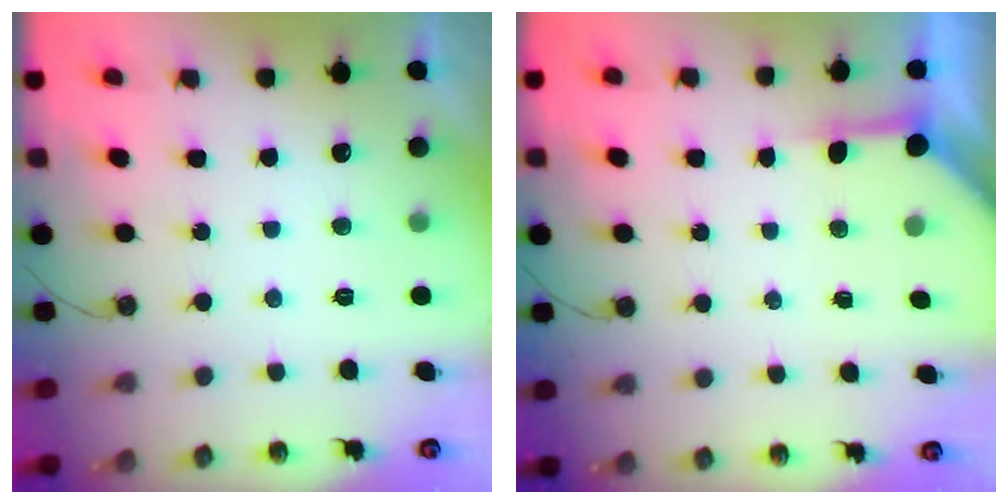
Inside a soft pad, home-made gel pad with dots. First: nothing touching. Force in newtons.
{"total": 3.8, "press": 3.8, "slide": 0.4}